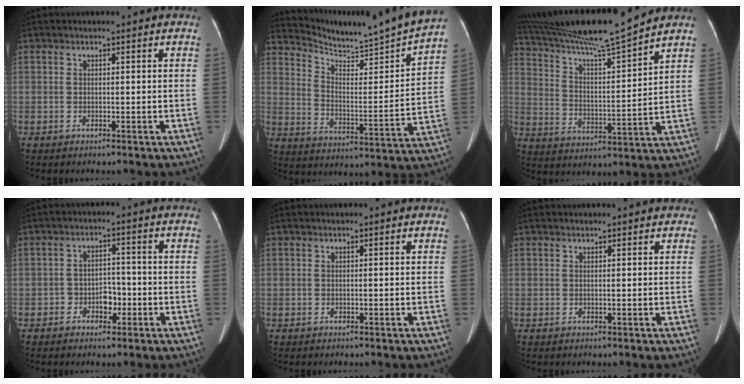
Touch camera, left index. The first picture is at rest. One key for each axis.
{"total": 19.3, "fx": 18.2, "fy": -1.5, "fz": 6.2, "tx": -0.115, "ty": -0.063, "tz": 0.259}
{"total": 16.1, "fx": 14.6, "fy": -1.6, "fz": 6.7, "tx": -0.127, "ty": -0.013, "tz": 0.246}
{"total": 3.4, "fx": -1.5, "fy": 2.3, "fz": 2.0, "tx": -0.027, "ty": 0.011, "tz": -0.025}
{"total": 0.0}
{"total": 3.0, "fx": 2.7, "fy": 1.0, "fz": 0.8, "tx": -0.007, "ty": 0.018, "tz": 0.024}